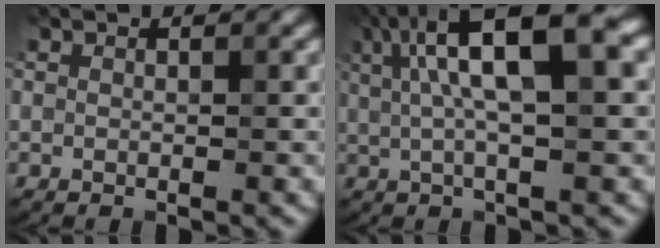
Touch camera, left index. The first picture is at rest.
{"total": 9.8, "force": [2.6, 2.9, 9.0], "torque": [-0.142, 0.024, 0.043]}